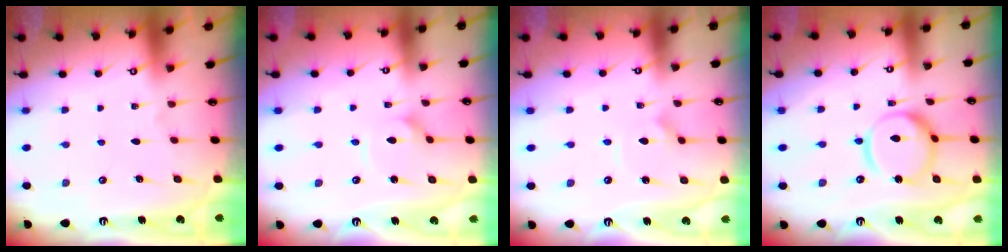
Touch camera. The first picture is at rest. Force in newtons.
{"total": 3.2, "press": 3.2, "slide": 0.3}
{"total": 2.4, "press": 2.4, "slide": 0.2}
{"total": 14.4, "press": 14.4, "slide": 1.2}